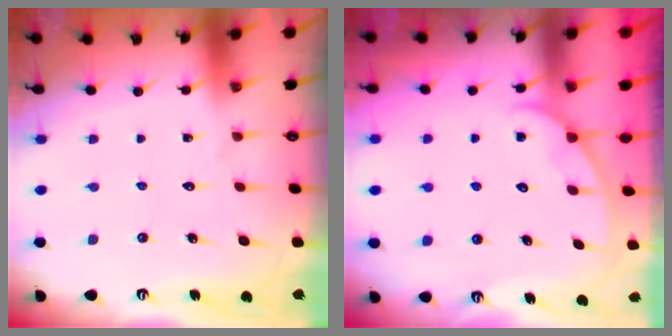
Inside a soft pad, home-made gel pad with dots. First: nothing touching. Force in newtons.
{"total": 2.4, "press": 2.4, "slide": 0.3}